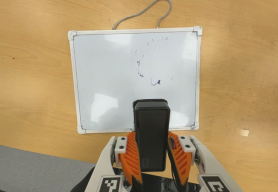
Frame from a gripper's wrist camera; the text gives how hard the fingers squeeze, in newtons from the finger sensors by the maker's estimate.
{"total": 9.4, "left": 8.0, "right": 10.8}